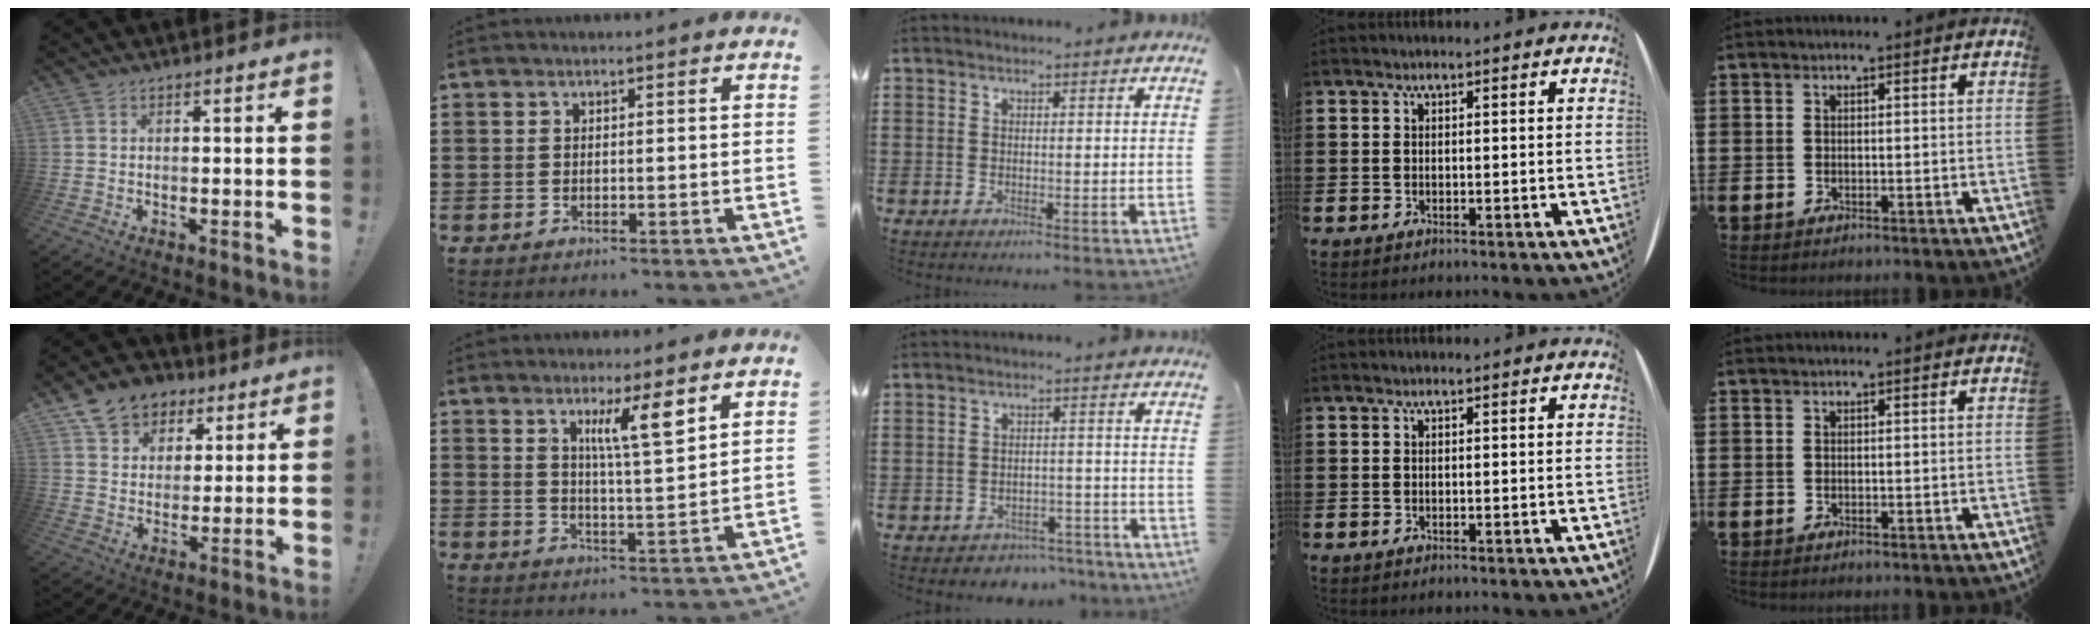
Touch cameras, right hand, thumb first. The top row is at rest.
{"thumb": {"total": 11.2, "force": [6.6, 8.4, 3.2], "torque": [-0.047, -0.038, 0.131]}, "index": {"total": 6.6, "force": [3.7, 0.7, 5.4], "torque": [-0.100, -0.005, 0.057]}, "middle": {"total": 3.1, "force": [-2.9, 0.8, -0.2], "torque": [-0.005, 0.003, -0.065]}}